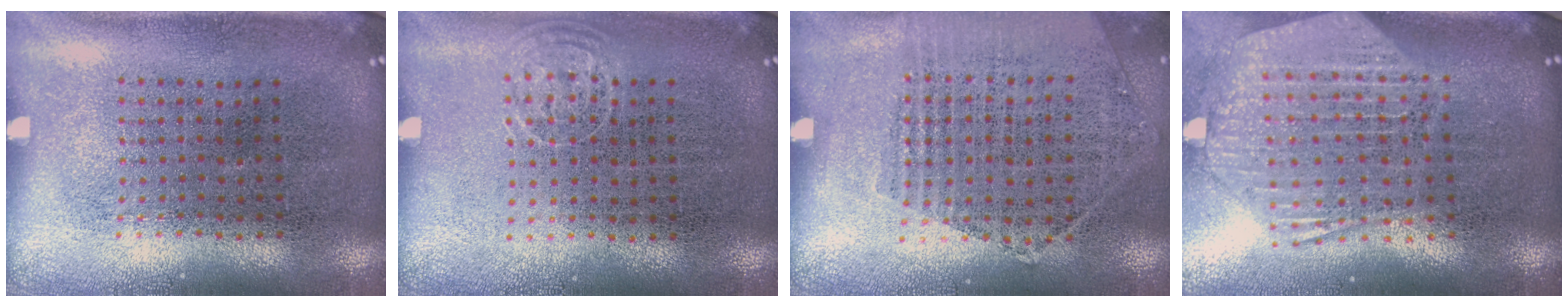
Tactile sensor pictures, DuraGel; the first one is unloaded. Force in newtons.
{"total": 0.7, "press": 0.6, "slide": 0.4}
{"total": 1.2, "press": 1.0, "slide": 0.5}
{"total": 2.8, "press": 2.3, "slide": 1.5}